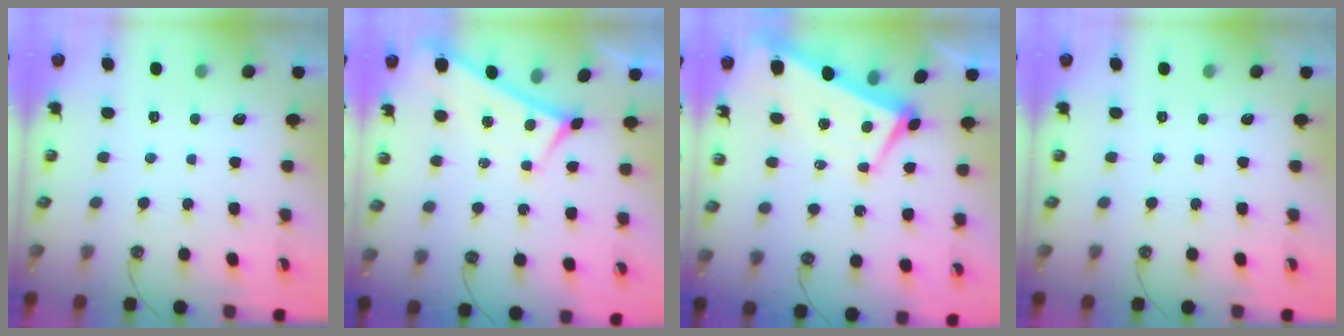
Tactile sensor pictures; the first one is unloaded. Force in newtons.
{"total": 0.0}
{"total": 2.0, "press": 1.6, "slide": 1.2}
{"total": 0.0}